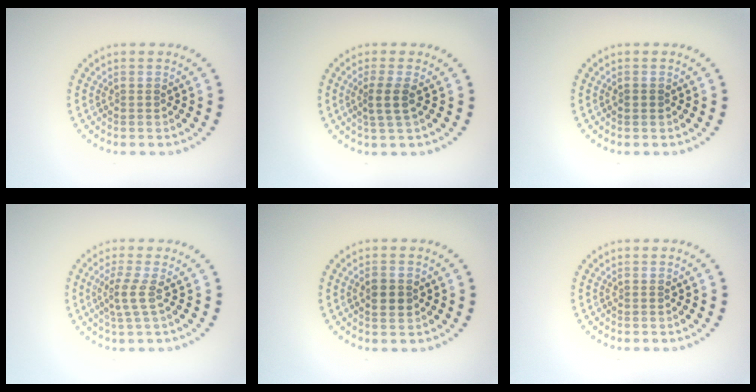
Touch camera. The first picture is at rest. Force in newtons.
{"total": 2.3, "press": 1.9, "slide": 1.3}
{"total": 0.9, "press": 0.9, "slide": 0.1}
{"total": 2.2, "press": 1.5, "slide": 1.7}
{"total": 2.2, "press": 2.2, "slide": 0.1}
{"total": 0.0}